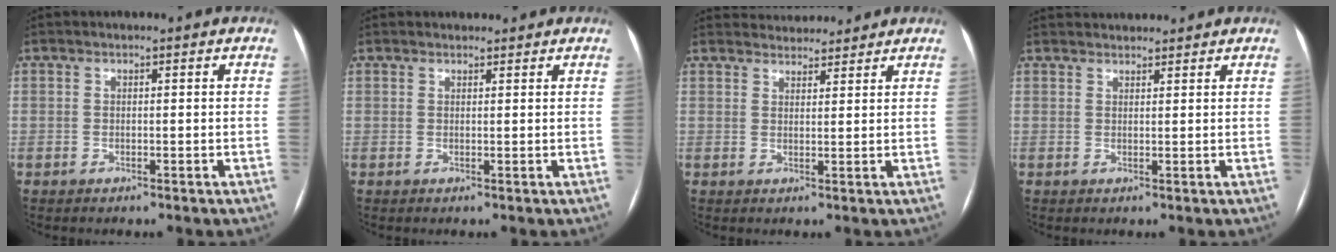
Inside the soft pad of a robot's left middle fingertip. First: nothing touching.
{"total": 2.1, "force": [2.0, 0.7, 0.2], "torque": [-0.004, 0.018, 0.028]}
{"total": 6.7, "force": [6.4, 1.7, 0.8], "torque": [-0.005, 0.022, 0.084]}
{"total": 5.3, "force": [5.1, 1.1, 0.9], "torque": [-0.009, 0.035, 0.071]}